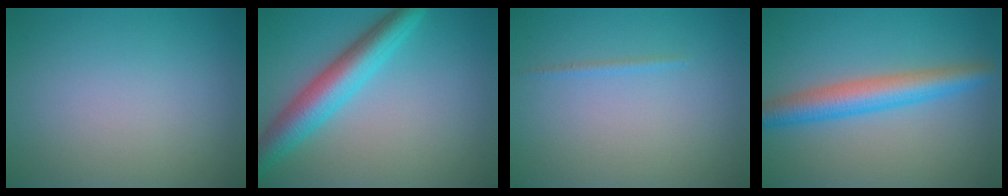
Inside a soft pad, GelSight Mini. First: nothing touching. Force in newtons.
{"total": 5.5, "press": 5.5, "slide": 0.1}
{"total": 0.6, "press": 0.6, "slide": 0.1}
{"total": 4.7, "press": 4.7, "slide": 0.2}